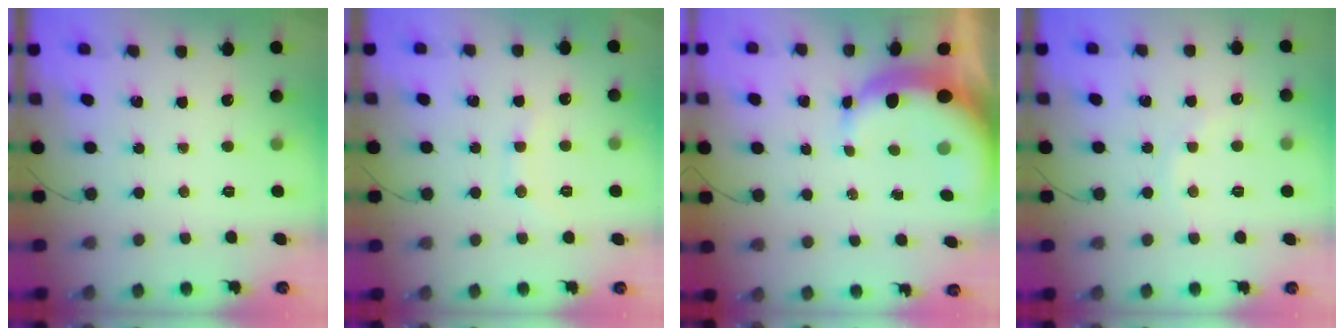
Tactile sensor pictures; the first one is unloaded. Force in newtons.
{"total": 6.1, "press": 5.9, "slide": 1.5}
{"total": 8.4, "press": 8.3, "slide": 1.5}
{"total": 4.0, "press": 3.8, "slide": 1.4}